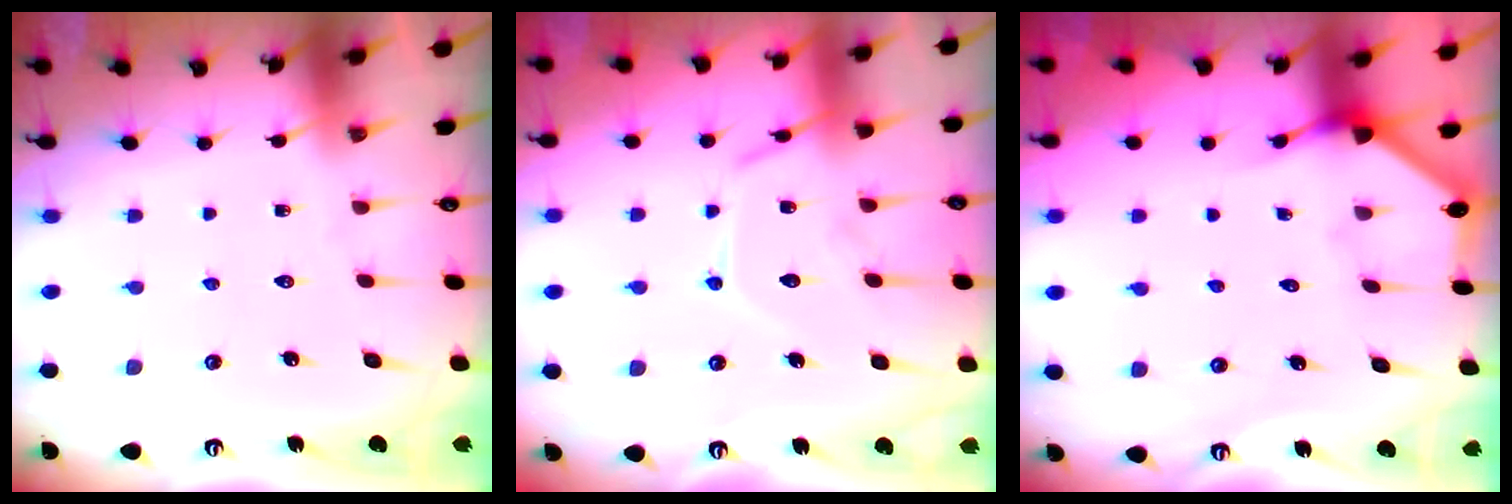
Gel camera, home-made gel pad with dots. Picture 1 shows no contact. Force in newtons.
{"total": 13.1, "press": 13.0, "slide": 1.0}
{"total": 2.5, "press": 2.5, "slide": 0.2}